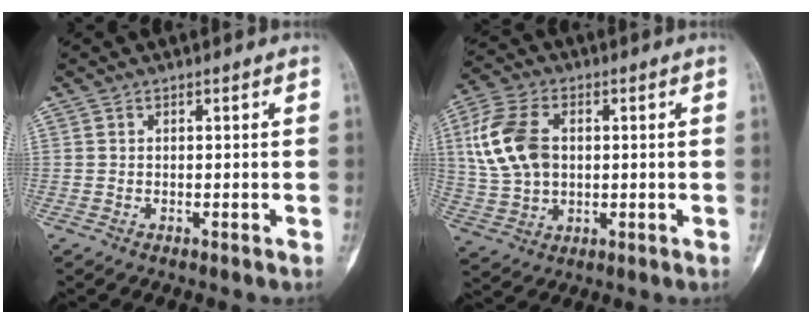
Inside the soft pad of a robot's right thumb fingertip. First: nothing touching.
{"total": 12.9, "force": [2.2, 8.7, 9.3], "torque": [-0.179, 0.002, 0.041]}